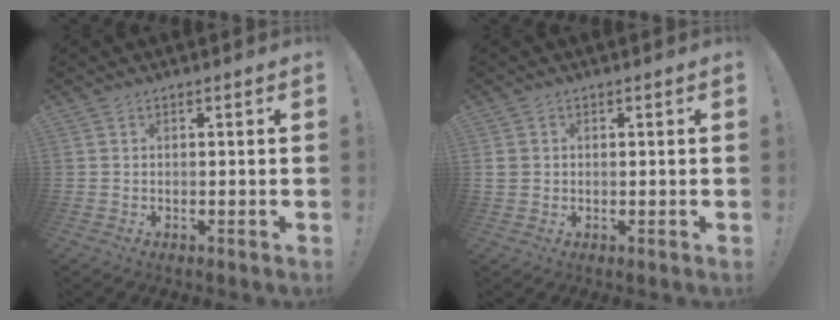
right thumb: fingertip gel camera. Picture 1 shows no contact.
{"total": 2.4, "force": [0.5, 2.1, 0.9], "torque": [-0.007, 0.003, 0.011]}